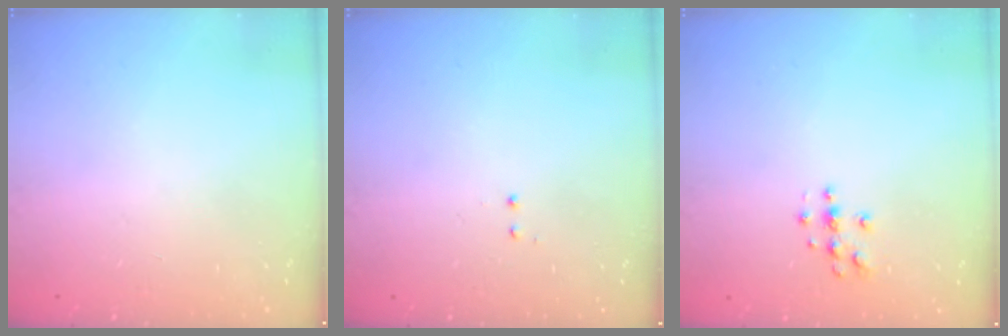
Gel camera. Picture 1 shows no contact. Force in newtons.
{"total": 0.5, "press": 0.5, "slide": 0.3}
{"total": 3.8, "press": 3.8, "slide": 0.4}